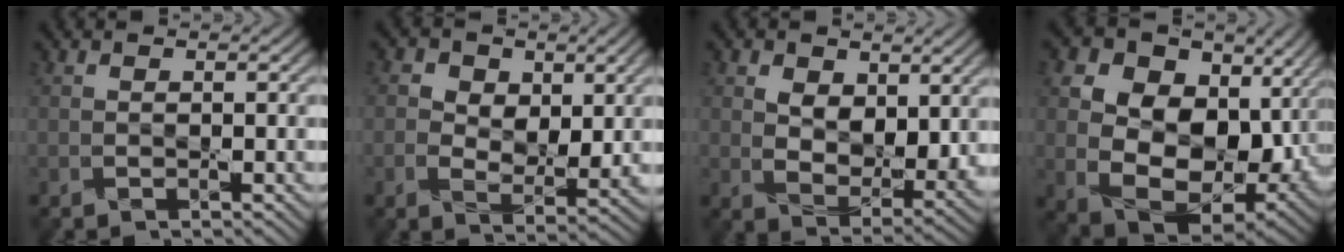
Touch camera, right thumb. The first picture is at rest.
{"total": 5.8, "force": [1.1, 4.1, 3.9], "torque": [-0.071, -0.009, 0.020]}
{"total": 7.4, "force": [2.6, 4.6, 5.1], "torque": [-0.103, -0.016, 0.046]}
{"total": 18.5, "force": [3.3, 13.7, 12.0], "torque": [-0.261, -0.010, 0.103]}